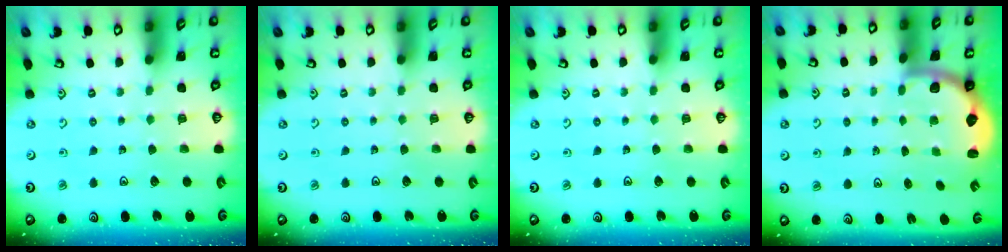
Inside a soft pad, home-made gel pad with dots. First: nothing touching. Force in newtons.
{"total": 0.0}
{"total": 0.0}
{"total": 2.4, "press": 1.7, "slide": 1.6}